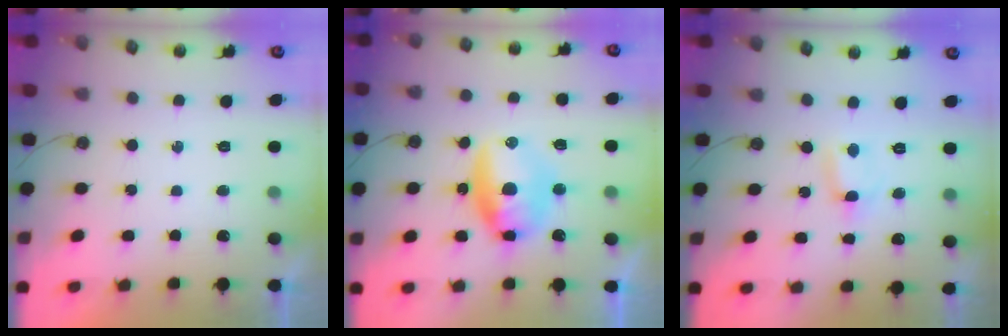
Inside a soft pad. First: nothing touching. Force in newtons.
{"total": 12.1, "press": 11.1, "slide": 4.8}
{"total": 0.6, "press": 0.3, "slide": 0.5}